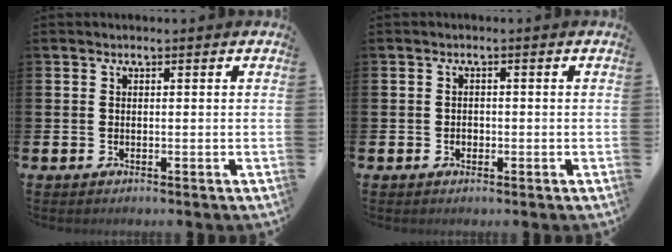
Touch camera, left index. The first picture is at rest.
{"total": 1.0, "force": [-0.3, 0.8, 0.4], "torque": [-0.006, 0.004, -0.008]}